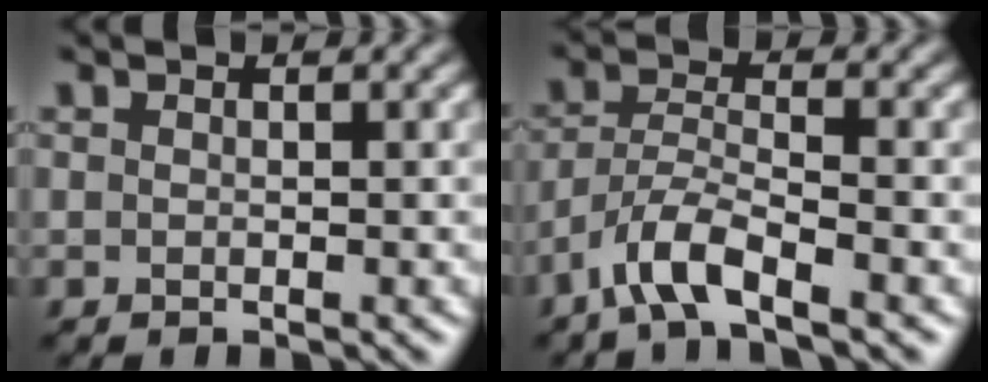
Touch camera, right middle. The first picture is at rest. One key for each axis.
{"total": 4.3, "fx": -2.9, "fy": 0.9, "fz": 2.9, "tx": -0.059, "ty": 0.003, "tz": -0.066}